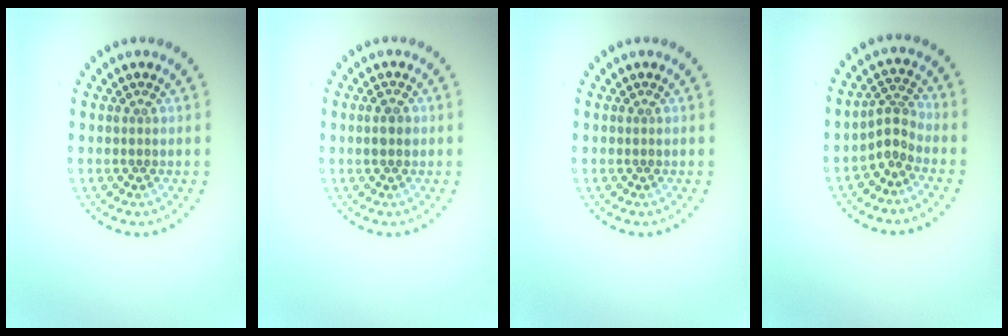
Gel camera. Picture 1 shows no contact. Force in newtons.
{"total": 1.1, "press": 1.1, "slide": 0.1}
{"total": 0.0}
{"total": 2.3, "press": 1.5, "slide": 1.7}